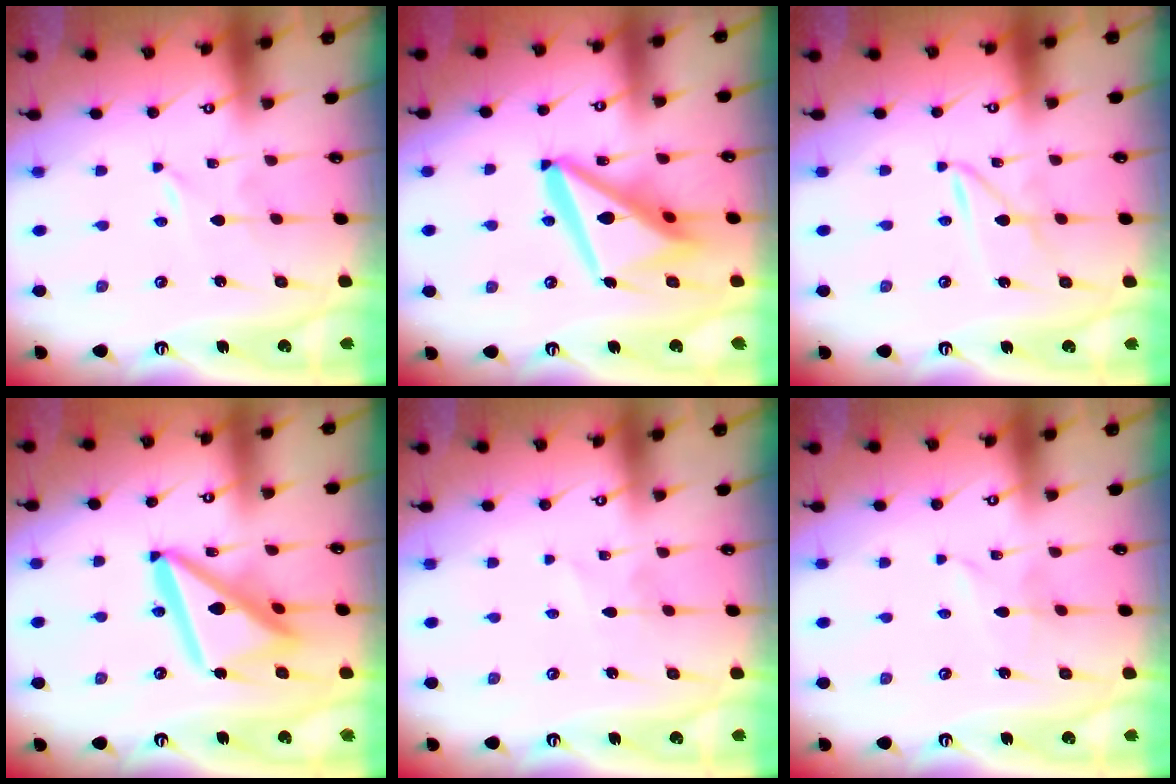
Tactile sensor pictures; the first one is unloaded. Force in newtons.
{"total": 16.4, "press": 16.3, "slide": 2.0}
{"total": 2.9, "press": 2.9, "slide": 0.2}
{"total": 16.8, "press": 16.7, "slide": 1.8}
{"total": 1.5, "press": 1.5, "slide": 0.1}
{"total": 1.9, "press": 1.9, "slide": 0.2}